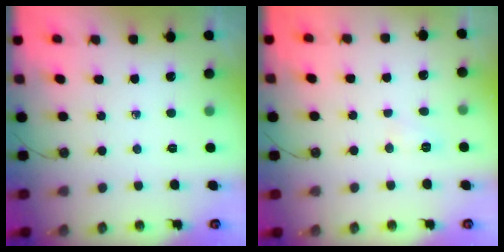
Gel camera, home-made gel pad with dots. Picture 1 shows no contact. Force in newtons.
{"total": 5.3, "press": 5.2, "slide": 0.7}